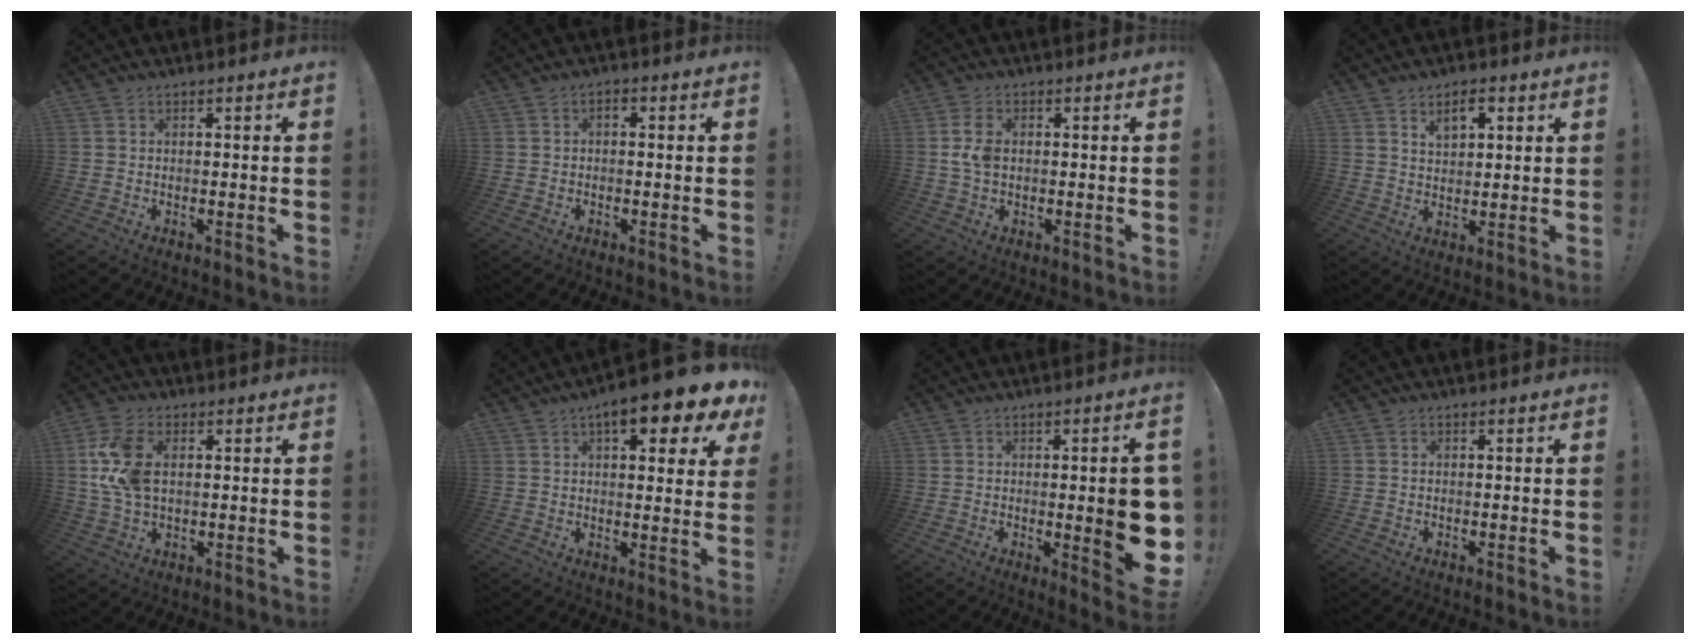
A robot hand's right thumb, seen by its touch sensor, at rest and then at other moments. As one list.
[{"total": 1.2, "force": [-0.6, 0.6, 0.9], "torque": [-0.019, 0.008, -0.009]}, {"total": 5.3, "force": [0.4, 3.4, 4.1], "torque": [-0.083, 0.006, 0.007]}, {"total": 6.0, "force": [3.2, 3.2, 4.0], "torque": [-0.054, -0.009, 0.052]}, {"total": 11.9, "force": [1.9, 7.6, 9.0], "torque": [-0.177, 0.000, 0.038]}, {"total": 11.6, "force": [6.2, 3.4, 9.1], "torque": [-0.117, -0.034, 0.095]}, {"total": 11.4, "force": [-0.5, 2.2, 11.2], "torque": [-0.138, -0.014, -0.006]}, {"total": 0.0}]